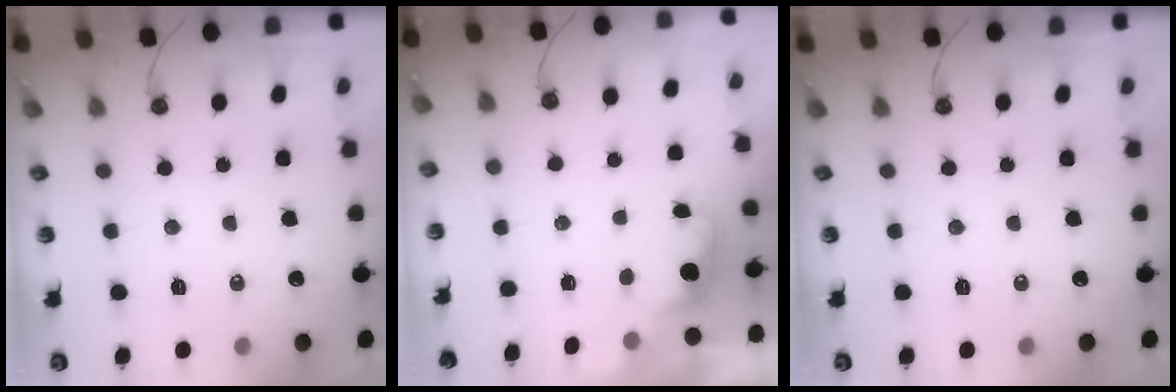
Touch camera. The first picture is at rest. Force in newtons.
{"total": 0.9, "press": 0.6, "slide": 0.7}
{"total": 0.0}